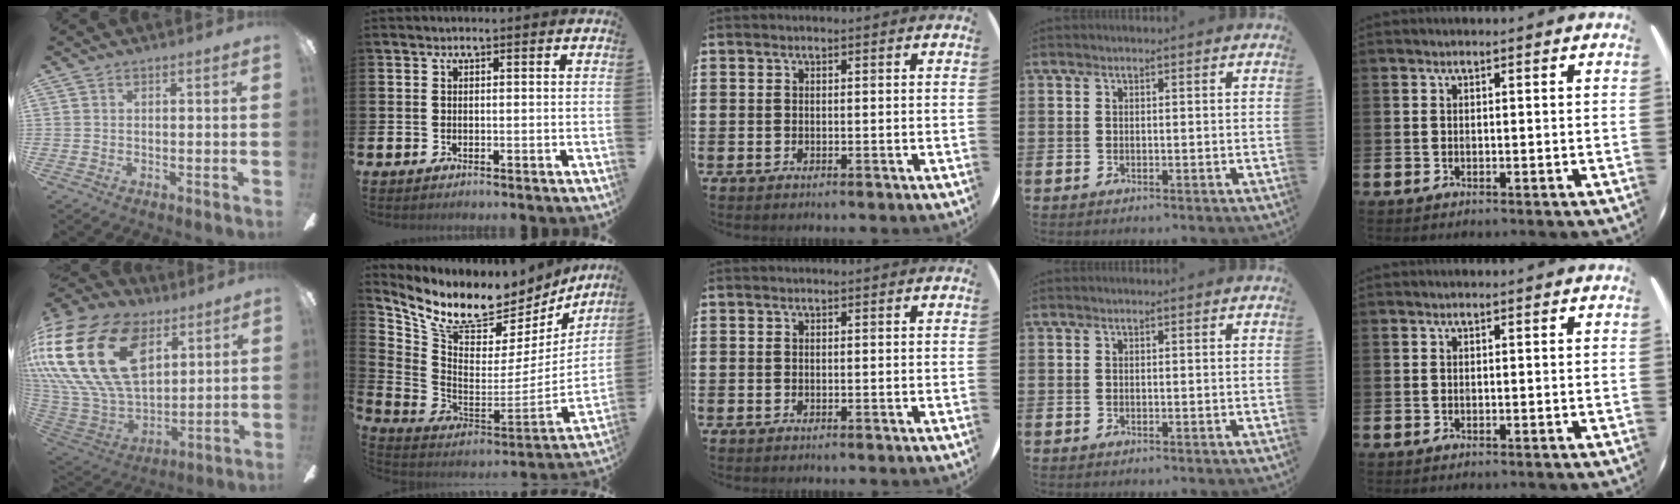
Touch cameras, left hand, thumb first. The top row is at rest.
{"thumb": {"total": 31.9, "force": [11.3, 20.5, 21.7], "torque": [-0.474, -0.048, 0.219]}, "index": {"total": 9.1, "force": [7.8, 4.0, 2.4], "torque": [-0.088, -0.068, 0.136]}}